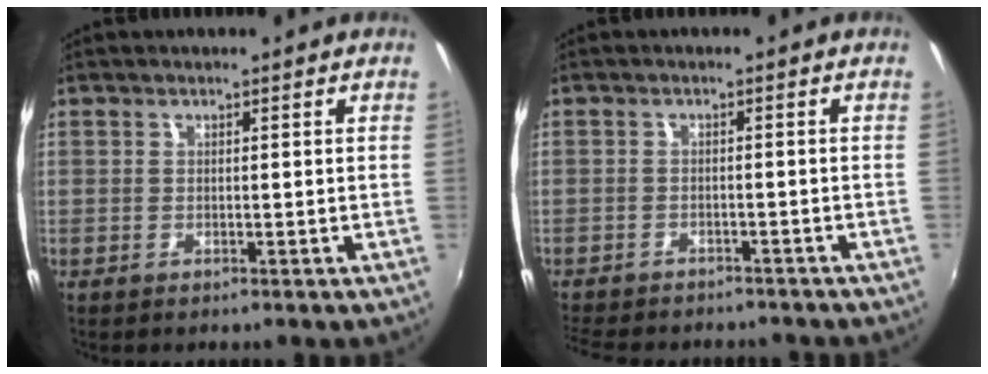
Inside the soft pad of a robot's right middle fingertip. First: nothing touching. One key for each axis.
{"total": 11.1, "fx": -9.7, "fy": 3.3, "fz": 4.2, "tx": -0.102, "ty": -0.020, "tz": -0.142}